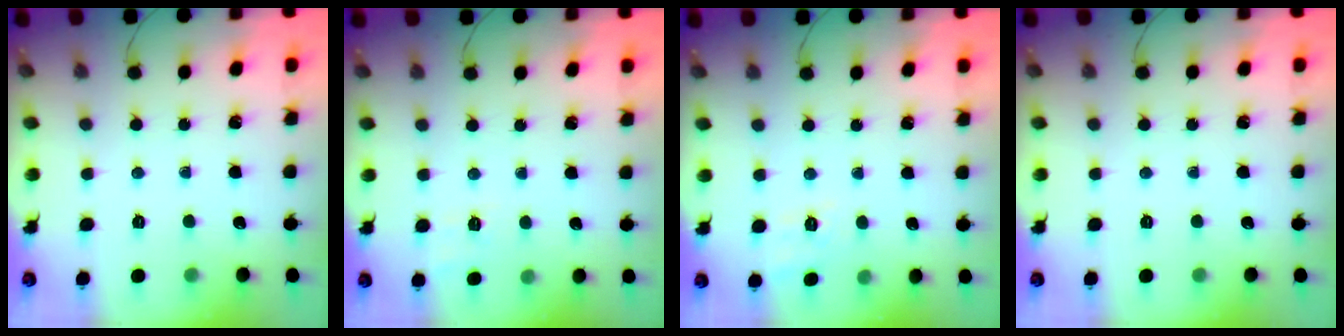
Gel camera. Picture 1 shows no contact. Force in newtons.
{"total": 5.5, "press": 5.2, "slide": 1.9}
{"total": 7.4, "press": 7.1, "slide": 2.0}
{"total": 0.0}